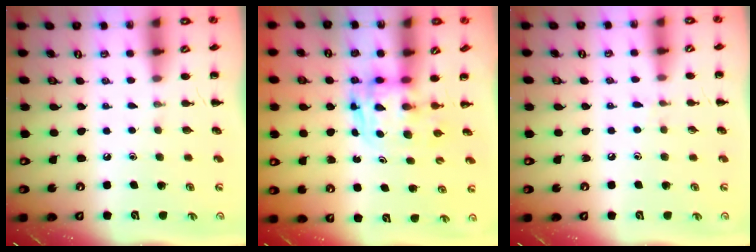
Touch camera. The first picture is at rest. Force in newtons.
{"total": 2.8, "press": 2.8, "slide": 0.2}
{"total": 4.7, "press": 4.3, "slide": 1.9}